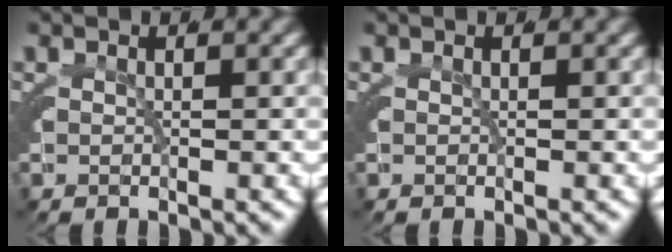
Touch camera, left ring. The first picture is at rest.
{"total": 0.0}